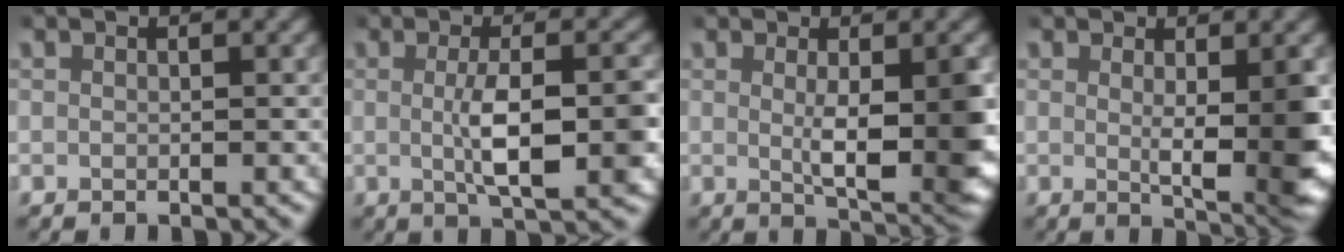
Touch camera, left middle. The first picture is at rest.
{"total": 5.3, "force": [-0.4, 1.6, 5.1], "torque": [-0.083, -0.009, -0.002]}
{"total": 7.3, "force": [-0.1, 2.6, 6.9], "torque": [-0.095, -0.019, 0.006]}
{"total": 6.6, "force": [0.1, 1.9, 6.3], "torque": [-0.087, -0.019, 0.006]}